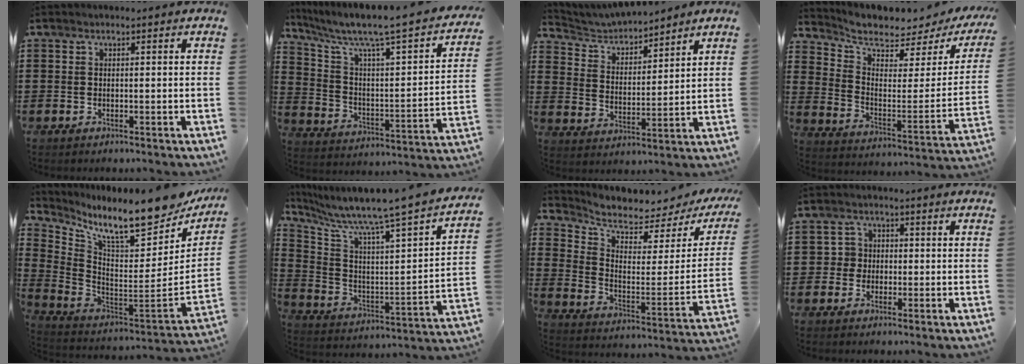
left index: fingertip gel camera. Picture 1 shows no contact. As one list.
[{"total": 5.7, "force": [4.3, 0.7, 3.6], "torque": [-0.096, -0.046, 0.062]}, {"total": 4.9, "force": [4.8, 0.6, 0.7], "torque": [-0.039, -0.030, 0.081]}, {"total": 4.9, "force": [4.3, 1.2, 1.9], "torque": [-0.067, -0.045, 0.070]}, {"total": 11.5, "force": [8.8, 1.4, 7.2], "torque": [-0.141, -0.081, 0.143]}, {"total": 6.9, "force": [5.9, -0.8, 3.4], "torque": [-0.097, -0.069, 0.086]}, {"total": 4.3, "force": [3.8, 1.0, 1.6], "torque": [-0.059, -0.045, 0.060]}, {"total": 2.8, "force": [-0.7, 2.7, 0.7], "torque": [-0.026, 0.007, -0.018]}]